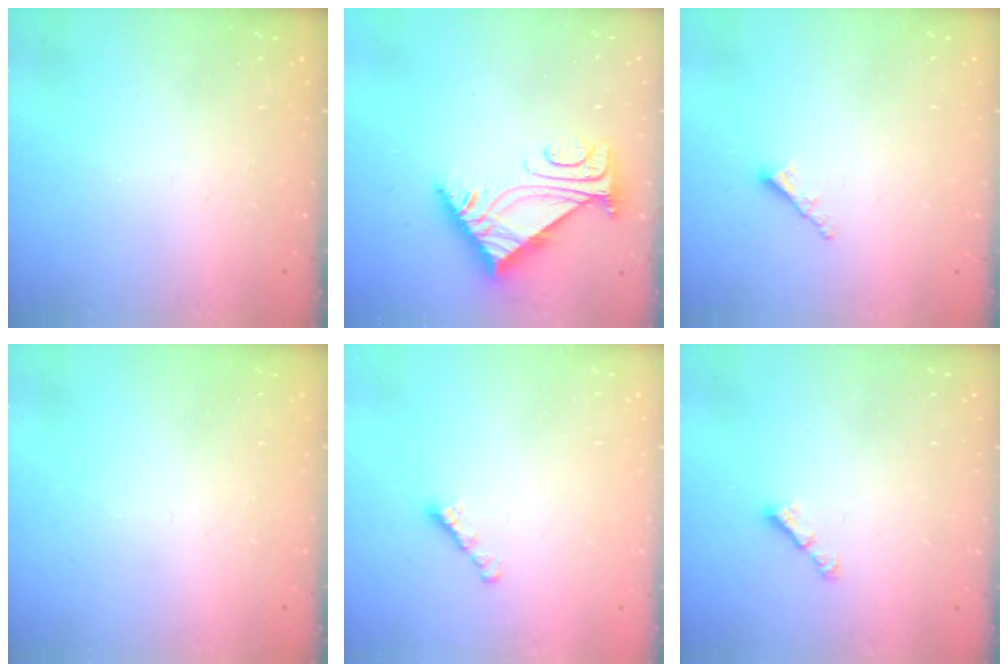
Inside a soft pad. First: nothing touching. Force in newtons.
{"total": 5.9, "press": 5.8, "slide": 0.6}
{"total": 2.3, "press": 2.2, "slide": 0.6}
{"total": 0.0}
{"total": 2.7, "press": 2.6, "slide": 0.7}
{"total": 3.1, "press": 3.1, "slide": 0.1}